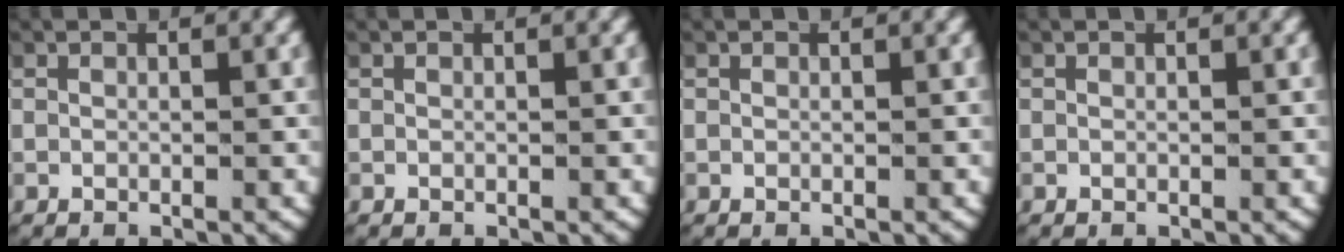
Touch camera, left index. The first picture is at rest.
{"total": 0.0}
{"total": 0.0}
{"total": 0.0}